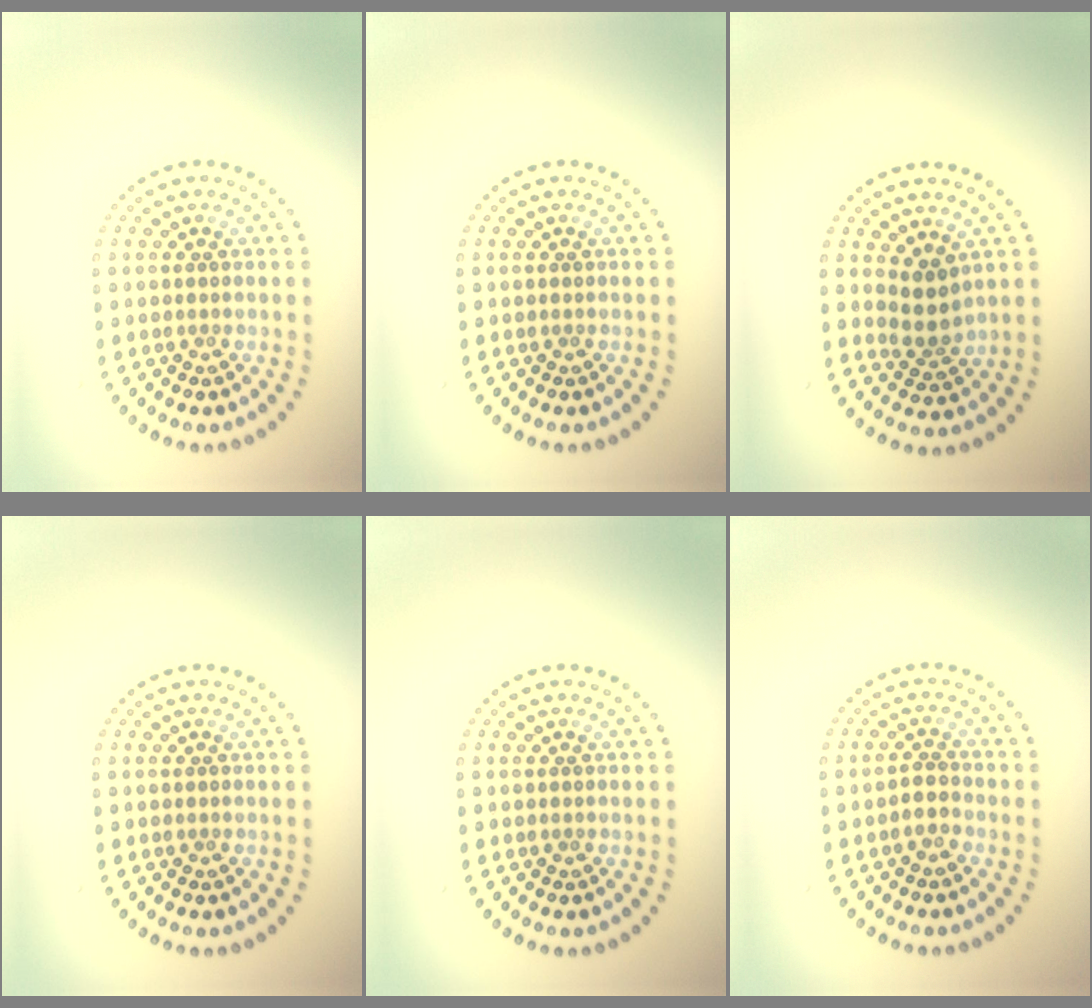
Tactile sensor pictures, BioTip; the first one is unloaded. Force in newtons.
{"total": 0.0}
{"total": 2.3, "press": 1.8, "slide": 1.4}
{"total": 0.0}
{"total": 0.0}
{"total": 1.4, "press": 1.1, "slide": 0.8}